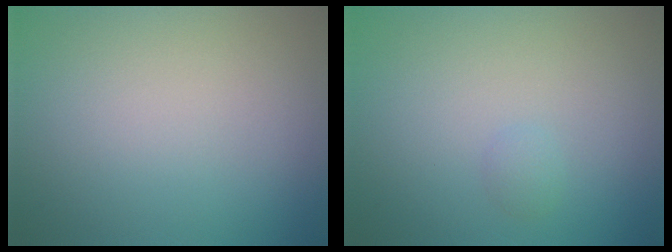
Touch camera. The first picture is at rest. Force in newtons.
{"total": 0.8, "press": 0.8, "slide": 0.0}